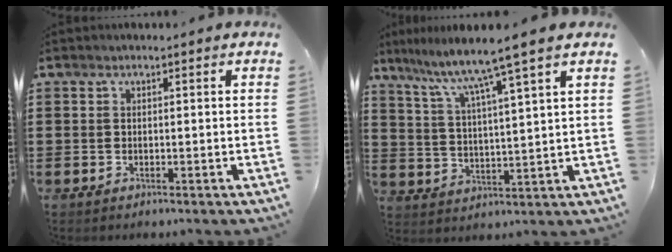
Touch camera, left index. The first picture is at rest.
{"total": 7.8, "force": [6.1, -1.1, 4.7], "torque": [-0.114, -0.041, 0.096]}